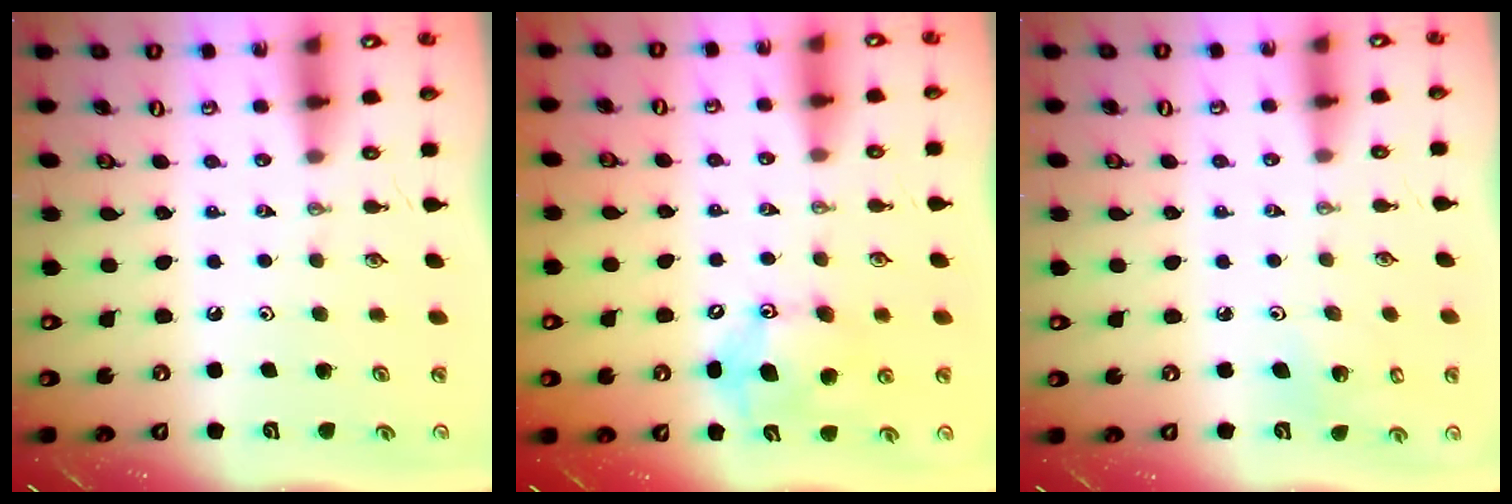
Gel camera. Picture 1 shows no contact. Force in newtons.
{"total": 11.6, "press": 11.2, "slide": 2.9}
{"total": 3.6, "press": 3.4, "slide": 1.2}